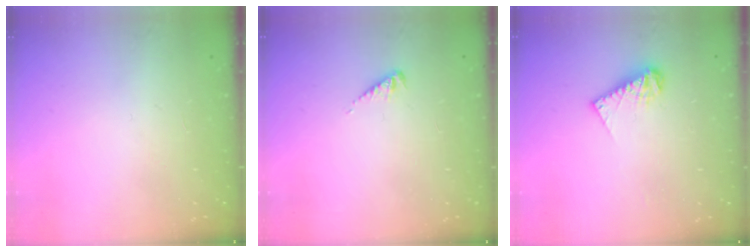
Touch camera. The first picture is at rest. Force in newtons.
{"total": 2.6, "press": 2.5, "slide": 0.5}
{"total": 9.0, "press": 8.9, "slide": 0.9}